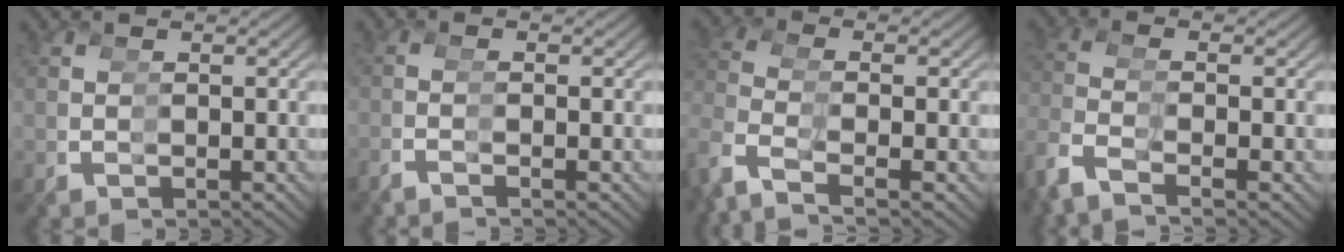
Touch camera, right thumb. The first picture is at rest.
{"total": 1.6, "force": [-1.0, -1.0, 0.8], "torque": [-0.016, 0.008, -0.016]}
{"total": 3.6, "force": [-0.1, 3.4, 1.1], "torque": [-0.066, -0.010, 0.005]}
{"total": 3.0, "force": [-0.1, 2.7, 1.3], "torque": [-0.059, -0.004, 0.001]}